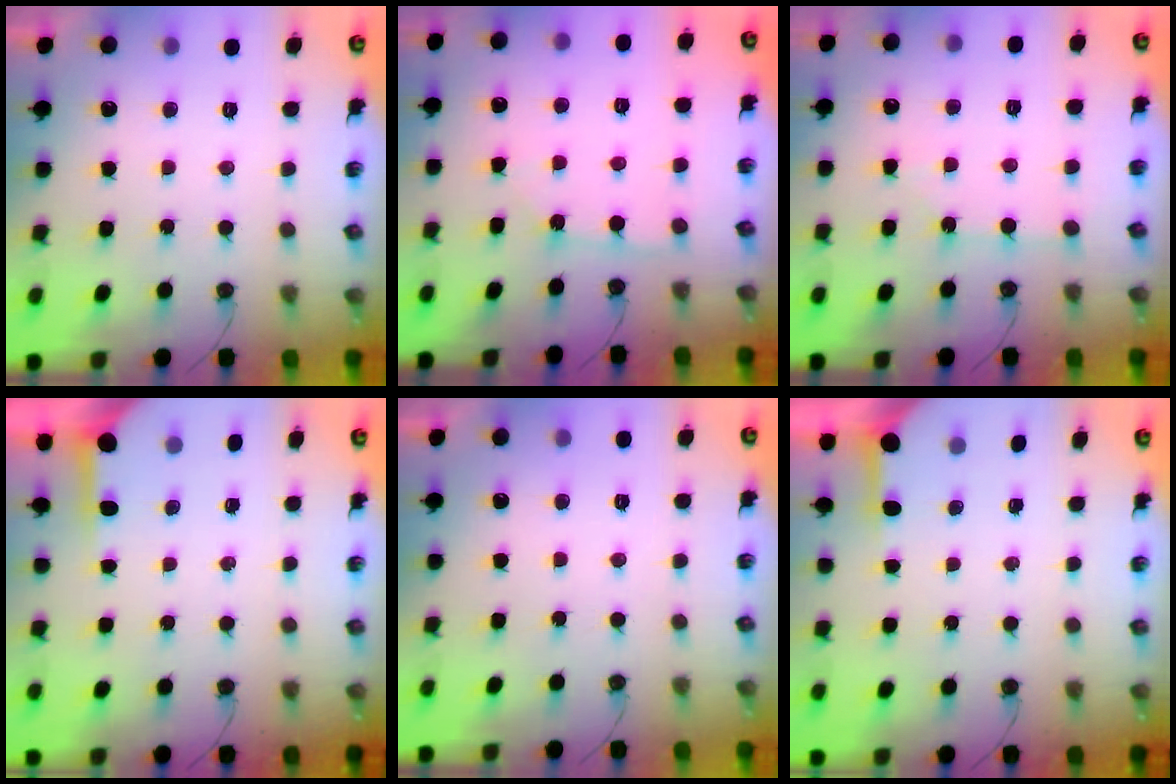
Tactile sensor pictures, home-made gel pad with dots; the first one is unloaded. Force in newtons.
{"total": 1.8, "press": 1.7, "slide": 0.3}
{"total": 1.8, "press": 1.8, "slide": 0.3}
{"total": 3.9, "press": 3.9, "slide": 0.4}
{"total": 0.0}
{"total": 3.5, "press": 3.5, "slide": 0.3}